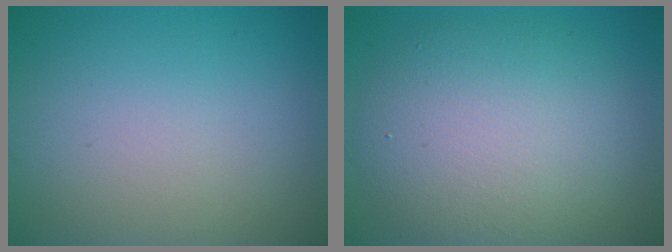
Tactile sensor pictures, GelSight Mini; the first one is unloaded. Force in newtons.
{"total": 8.3, "press": 8.3, "slide": 0.7}